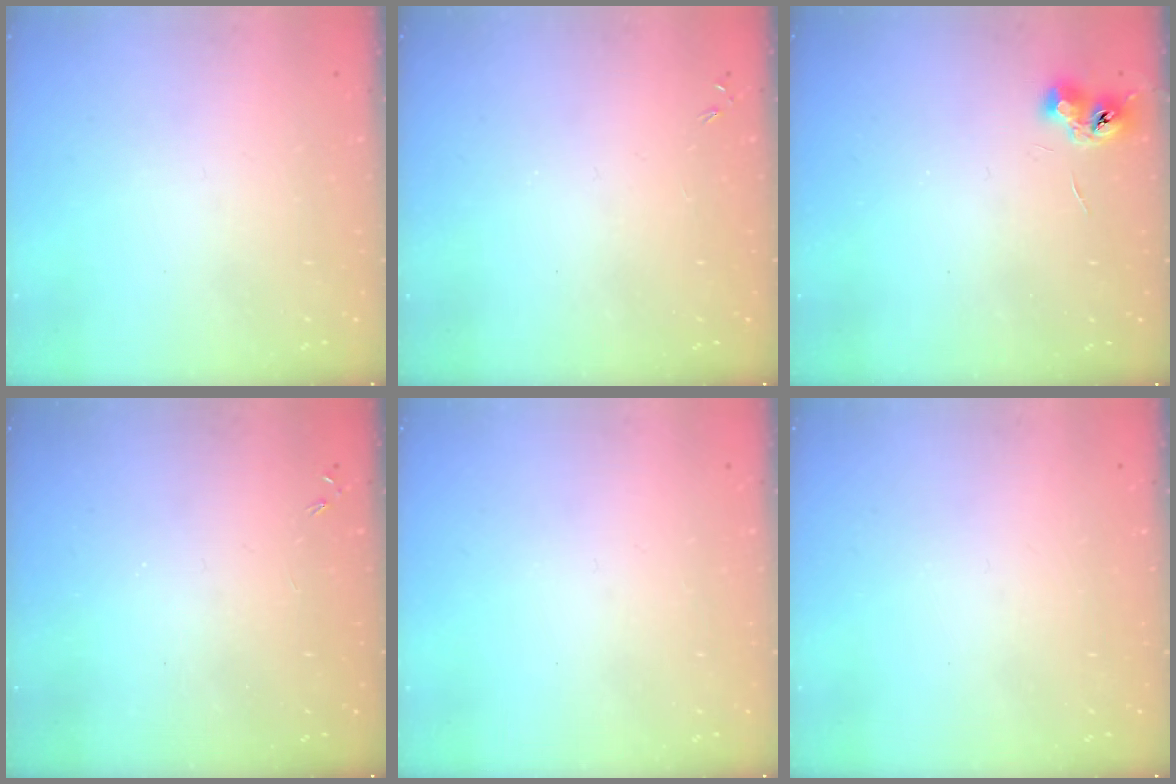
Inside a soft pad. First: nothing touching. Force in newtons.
{"total": 0.0}
{"total": 6.5, "press": 6.4, "slide": 0.9}
{"total": 0.0}
{"total": 0.0}
{"total": 0.0}